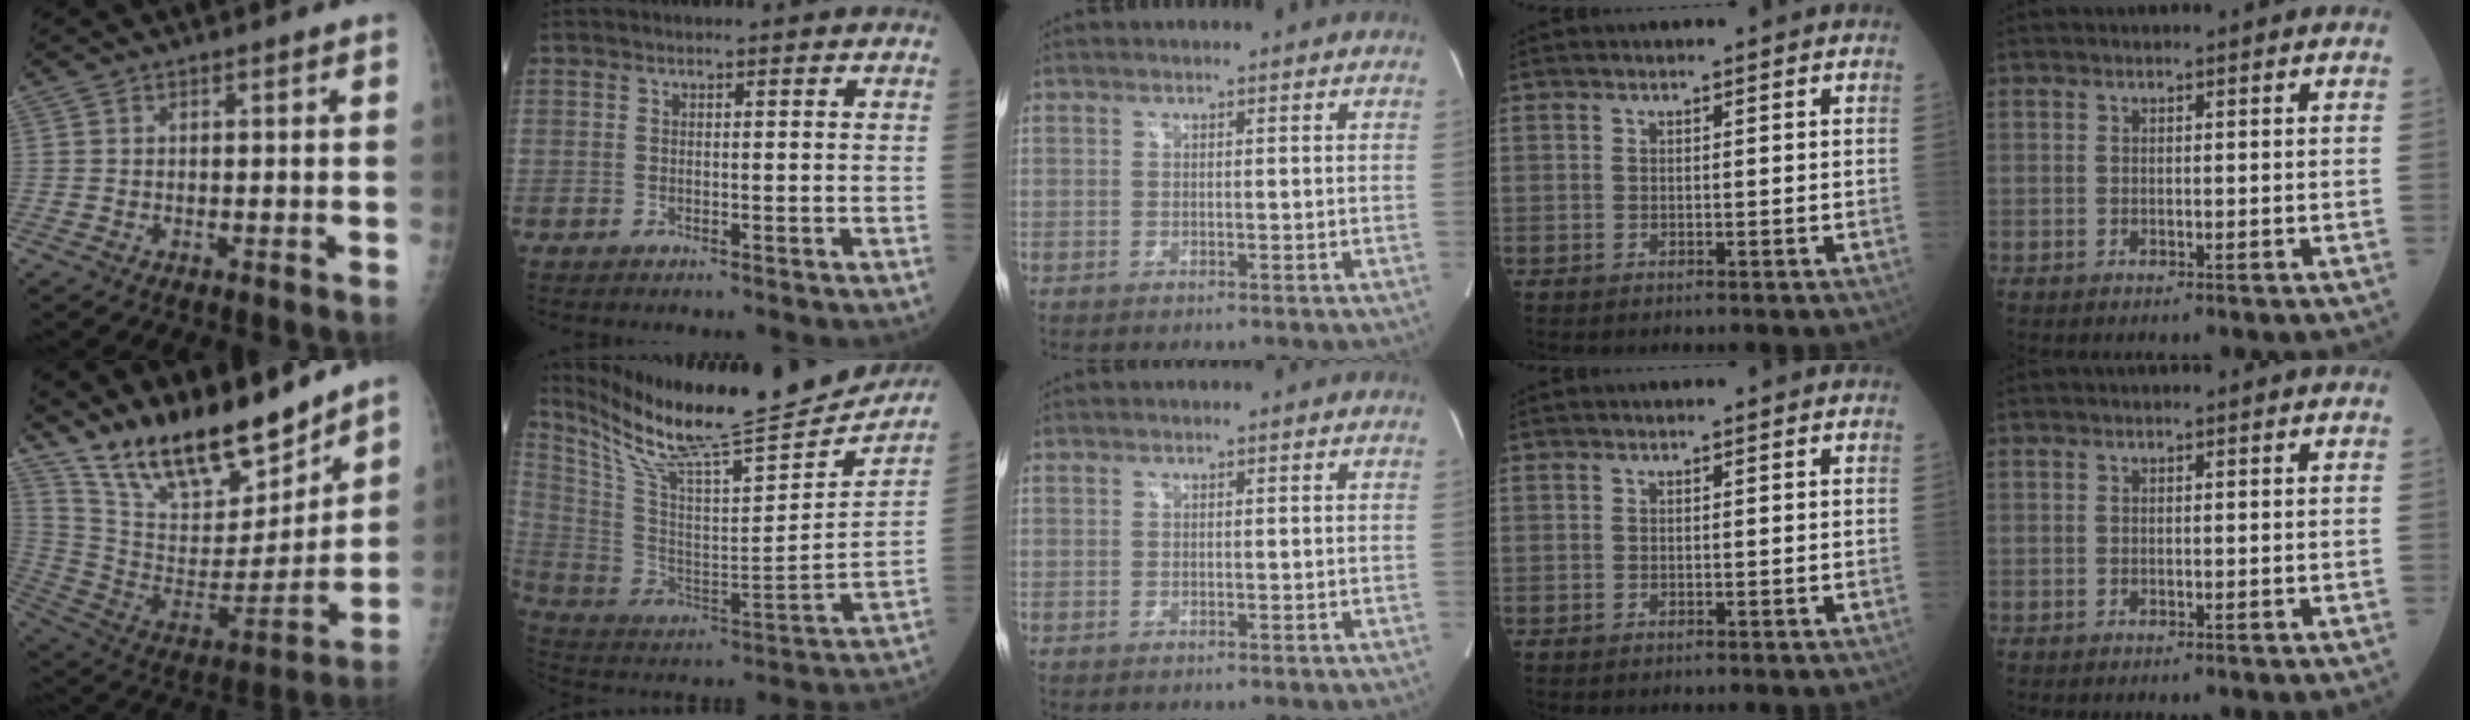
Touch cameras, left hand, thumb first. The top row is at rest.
{"thumb": {"total": 20.8, "force": [17.2, 6.5, 9.7], "torque": [-0.132, -0.096, 0.310]}, "index": {"total": 24.8, "force": [22.7, 1.0, 10.0], "torque": [-0.185, -0.062, 0.353]}}